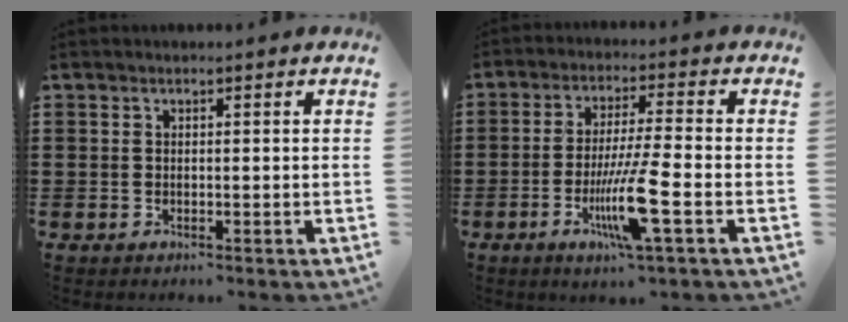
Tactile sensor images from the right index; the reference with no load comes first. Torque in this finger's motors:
{"motor_torque": [2.14, 0.00, 0.84, 0.21]}